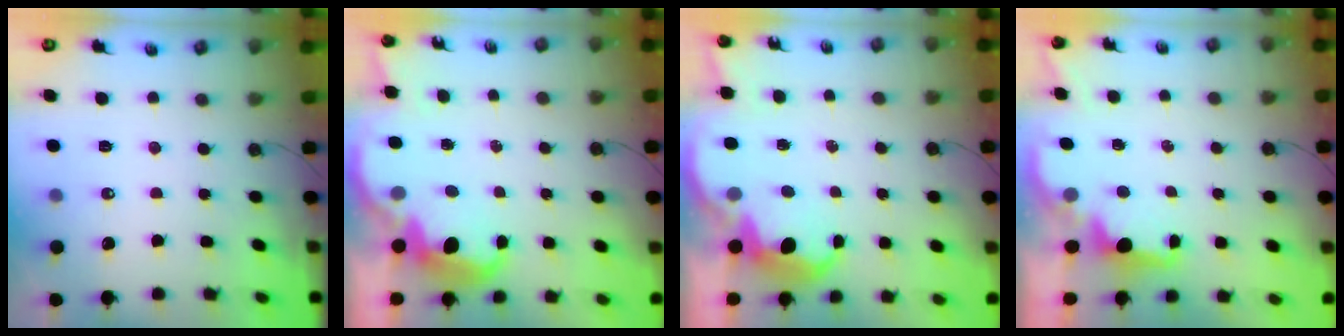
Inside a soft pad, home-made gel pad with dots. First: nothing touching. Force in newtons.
{"total": 6.2, "press": 6.2, "slide": 0.7}
{"total": 5.3, "press": 5.3, "slide": 0.5}
{"total": 1.7, "press": 1.5, "slide": 0.8}